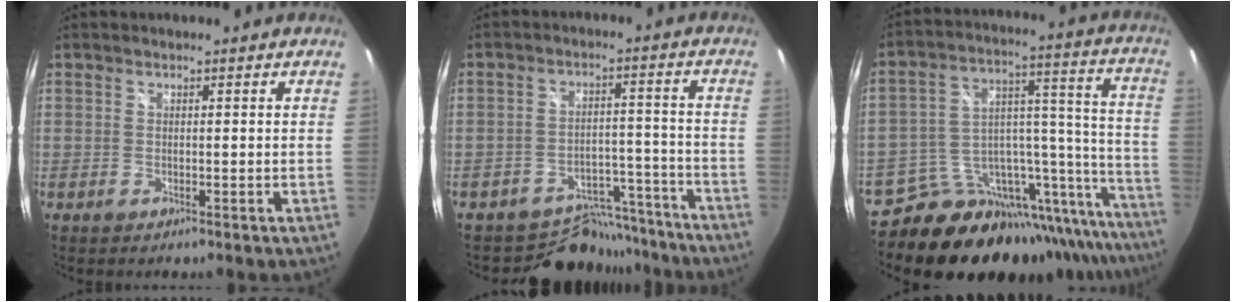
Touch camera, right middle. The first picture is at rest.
{"total": 11.5, "force": [-10.3, 4.9, 0.5], "torque": [-0.013, 0.036, -0.142]}
{"total": 27.4, "force": [-22.8, 9.8, 11.6], "torque": [-0.130, 0.033, -0.331]}